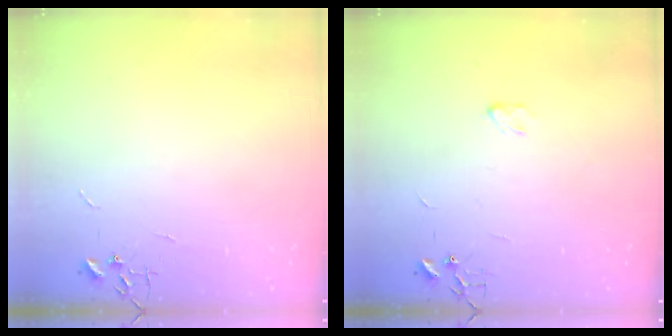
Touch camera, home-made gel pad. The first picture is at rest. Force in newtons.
{"total": 2.9, "press": 2.9, "slide": 0.4}